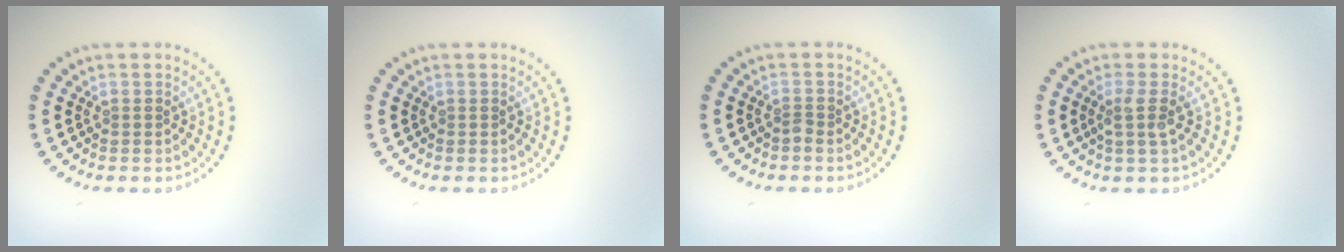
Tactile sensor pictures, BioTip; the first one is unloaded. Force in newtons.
{"total": 0.0}
{"total": 0.8, "press": 0.5, "slide": 0.6}
{"total": 1.8, "press": 1.3, "slide": 1.3}